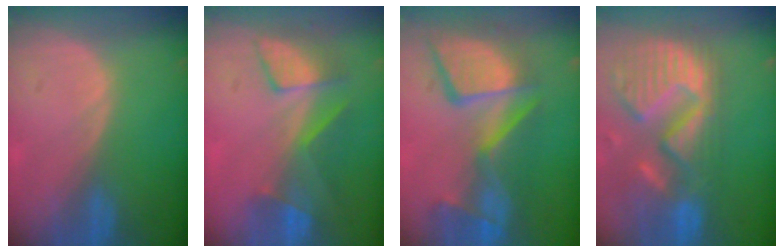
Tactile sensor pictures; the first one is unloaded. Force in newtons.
{"total": 7.3, "press": 7.0, "slide": 2.2}
{"total": 13.2, "press": 11.2, "slide": 6.9}
{"total": 14.2, "press": 11.8, "slide": 7.8}